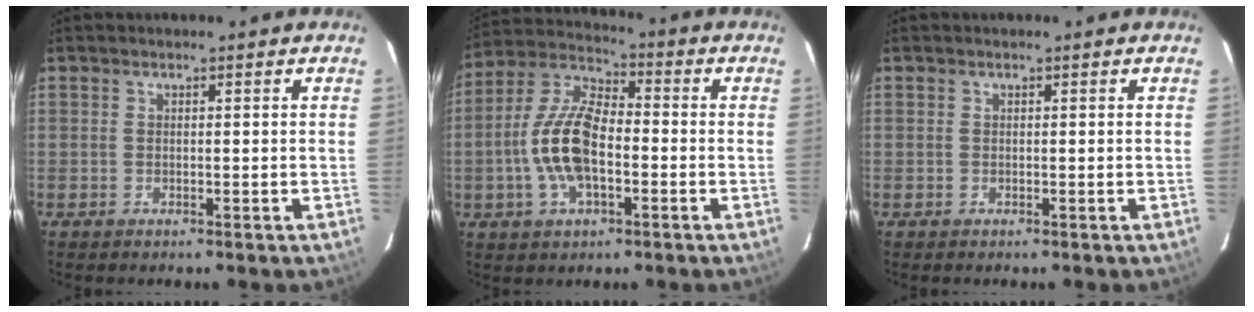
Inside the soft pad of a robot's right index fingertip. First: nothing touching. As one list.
[{"total": 13.1, "force": [-2.8, 6.1, 11.2], "torque": [-0.240, 0.009, -0.057]}, {"total": 0.0}]